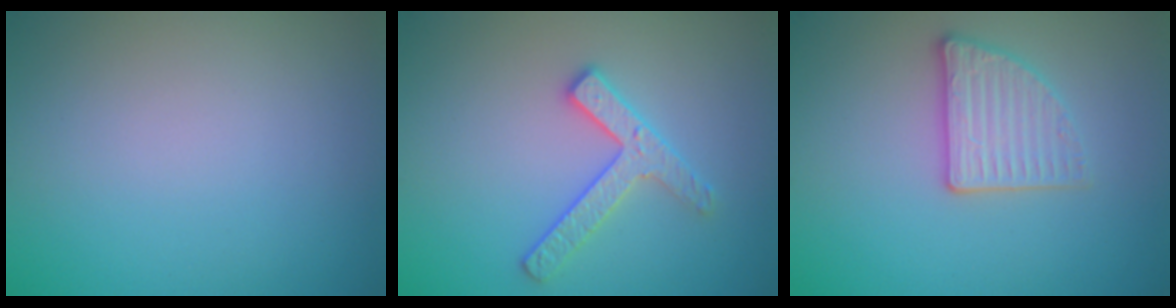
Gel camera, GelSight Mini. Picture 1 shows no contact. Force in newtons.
{"total": 2.6, "press": 2.5, "slide": 0.6}
{"total": 2.9, "press": 2.7, "slide": 1.1}